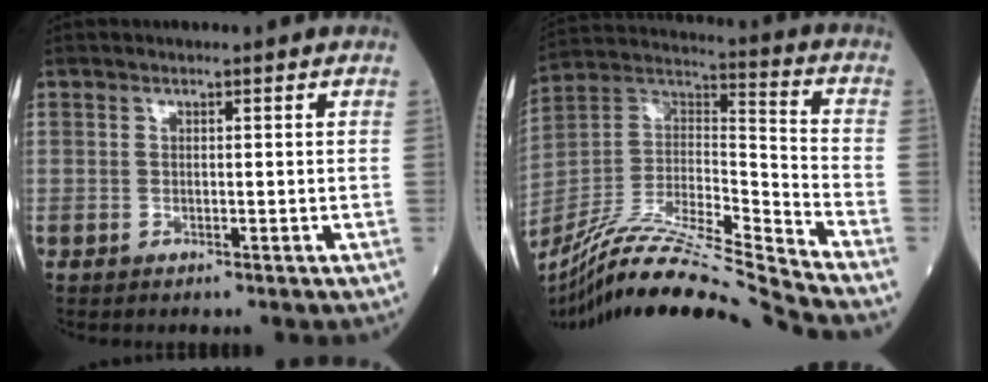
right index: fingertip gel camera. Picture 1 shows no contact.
{"total": 22.5, "force": [-20.1, -1.5, 10.1], "torque": [-0.217, -0.014, -0.364]}